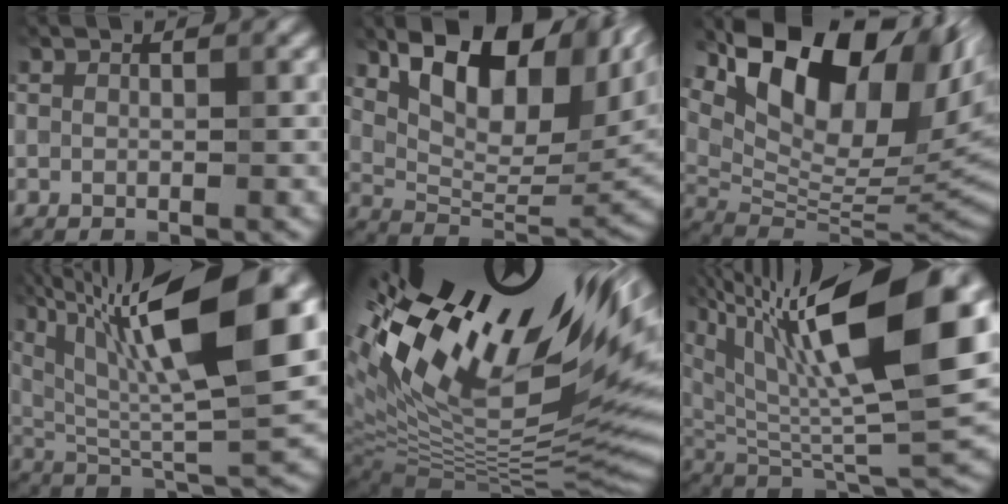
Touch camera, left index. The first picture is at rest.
{"total": 12.3, "force": [5.1, 5.8, 9.6], "torque": [-0.147, 0.000, 0.097]}
{"total": 14.4, "force": [6.7, 7.8, 10.1], "torque": [-0.176, 0.027, 0.125]}
{"total": 12.9, "force": [5.2, 3.0, 11.4], "torque": [-0.199, 0.013, 0.094]}
{"total": 18.8, "force": [7.6, 6.7, 15.9], "torque": [-0.235, 0.007, 0.153]}
{"total": 15.4, "force": [6.6, 4.1, 13.3], "torque": [-0.231, 0.015, 0.118]}